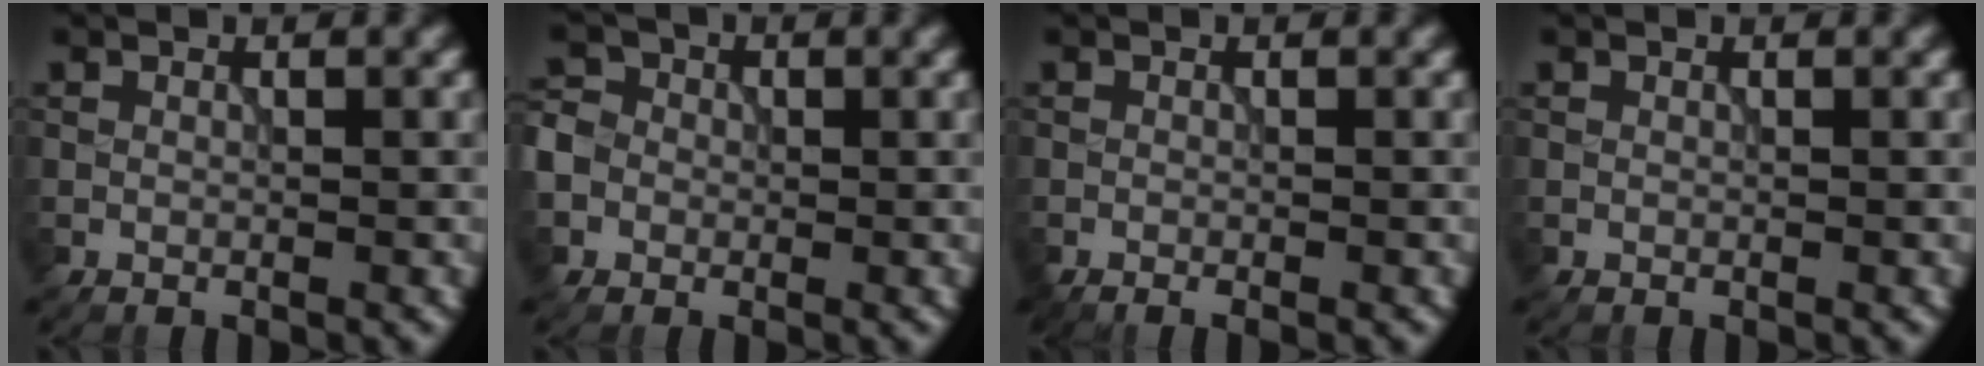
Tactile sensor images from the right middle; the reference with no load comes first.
{"total": 5.0, "force": [-1.1, 4.5, 1.9], "torque": [-0.041, 0.013, -0.046]}
{"total": 0.9, "force": [-0.6, 0.2, 0.6], "torque": [-0.007, -0.007, -0.011]}
{"total": 0.0}